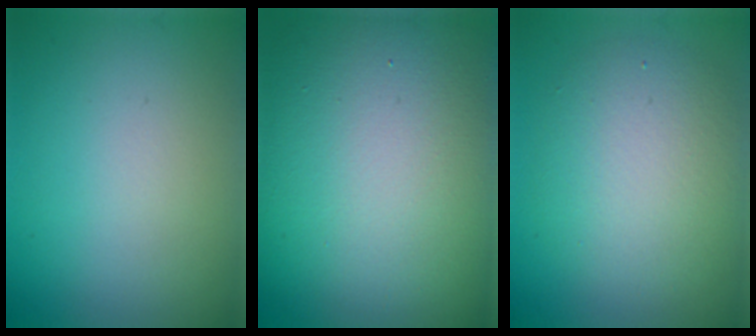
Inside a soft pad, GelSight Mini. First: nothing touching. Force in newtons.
{"total": 18.6, "press": 18.5, "slide": 1.2}
{"total": 5.8, "press": 5.8, "slide": 0.3}